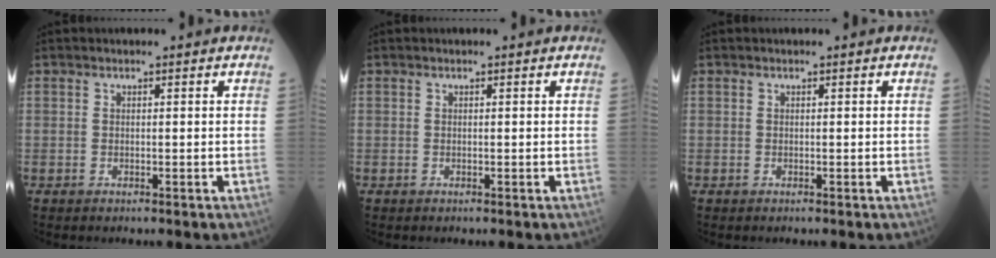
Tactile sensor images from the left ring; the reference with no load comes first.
{"total": 0.0}
{"total": 0.0}